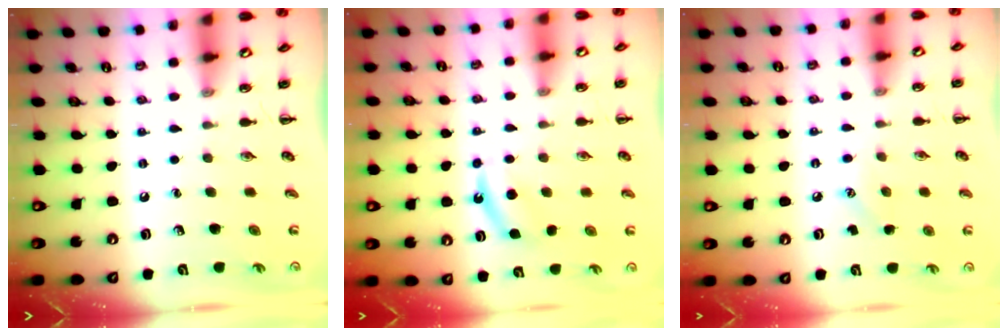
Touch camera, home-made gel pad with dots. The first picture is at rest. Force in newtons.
{"total": 5.9, "press": 5.7, "slide": 1.6}
{"total": 5.9, "press": 5.7, "slide": 1.5}